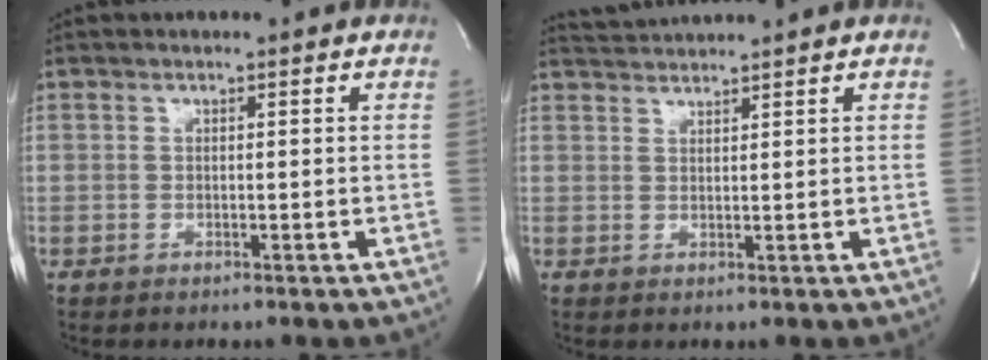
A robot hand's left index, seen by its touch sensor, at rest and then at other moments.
{"total": 2.8, "force": [2.6, -1.0, -0.2], "torque": [0.000, 0.007, 0.055]}